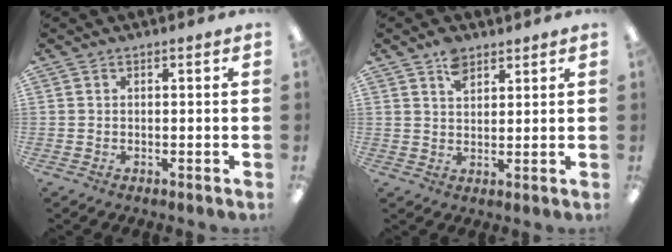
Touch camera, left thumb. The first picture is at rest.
{"total": 4.9, "force": [3.4, 2.7, 2.3], "torque": [-0.038, -0.010, 0.062]}